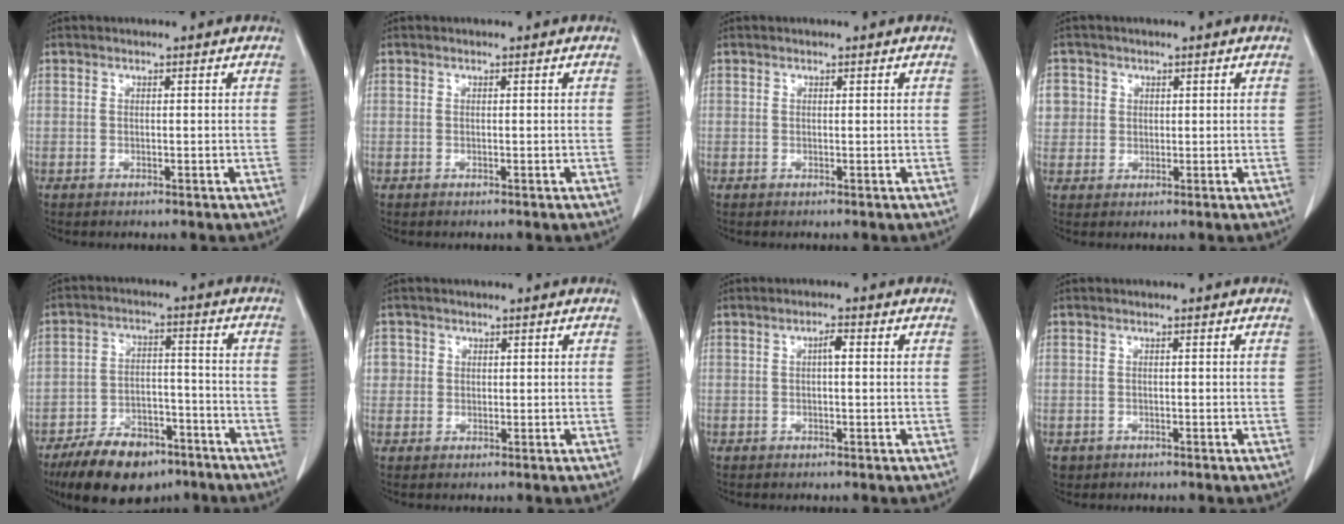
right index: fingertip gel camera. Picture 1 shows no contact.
{"total": 0.0}
{"total": 0.0}
{"total": 4.0, "force": [1.1, 3.8, 0.4], "torque": [0.004, 0.009, 0.024]}
{"total": 13.0, "force": [-9.5, 6.1, 6.5], "torque": [-0.106, 0.004, -0.156]}
{"total": 2.2, "force": [0.4, 2.1, 0.1], "torque": [0.015, 0.003, 0.005]}
{"total": 1.6, "force": [0.2, 0.3, 1.6], "torque": [-0.027, 0.004, 0.003]}
{"total": 1.5, "force": [-0.7, 1.3, 0.1], "torque": [-0.010, 0.004, -0.007]}